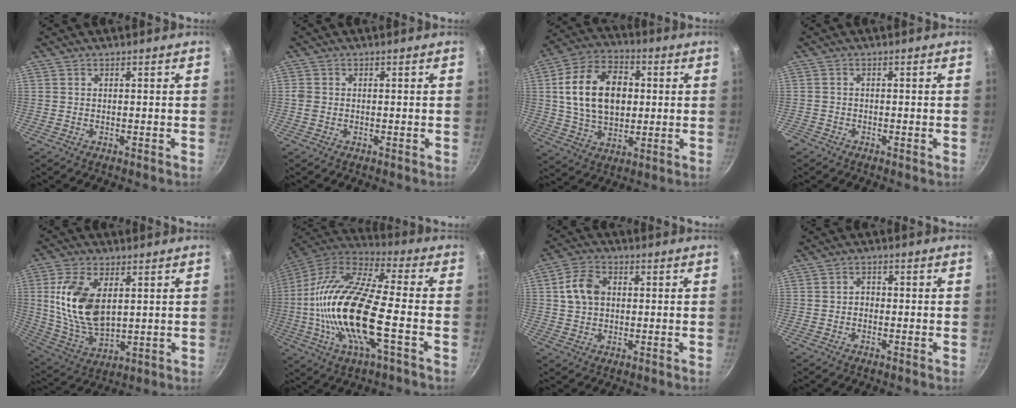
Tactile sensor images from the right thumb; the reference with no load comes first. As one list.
[{"total": 1.4, "force": [-0.2, 1.2, 0.7], "torque": [-0.014, 0.004, -0.005]}, {"total": 17.4, "force": [2.2, 11.9, 12.6], "torque": [-0.193, 0.011, 0.032]}, {"total": 1.3, "force": [-1.1, 0.6, 0.3], "torque": [-0.017, 0.005, -0.026]}, {"total": 15.2, "force": [3.2, 8.8, 12.1], "torque": [-0.221, -0.019, 0.072]}, {"total": 23.3, "force": [-3.7, 7.8, 21.6], "torque": [-0.428, 0.025, -0.087]}, {"total": 7.5, "force": [1.0, 5.7, 4.8], "torque": [-0.075, 0.015, 0.012]}, {"total": 1.7, "force": [-0.5, 1.4, 0.8], "torque": [-0.007, 0.009, -0.010]}]